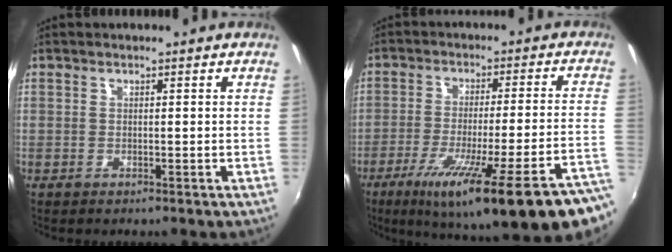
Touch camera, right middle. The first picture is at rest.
{"total": 26.8, "force": [-18.4, 1.8, 19.3], "torque": [-0.285, -0.085, -0.261]}